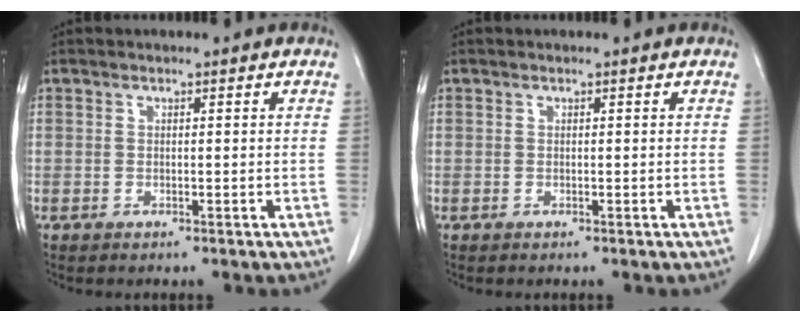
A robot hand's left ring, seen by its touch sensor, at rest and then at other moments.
{"total": 0.0}